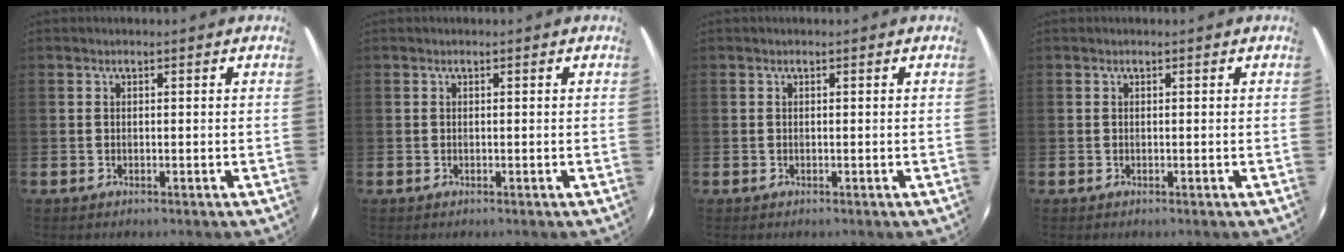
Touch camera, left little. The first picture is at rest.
{"total": 0.0}
{"total": 0.0}
{"total": 0.0}